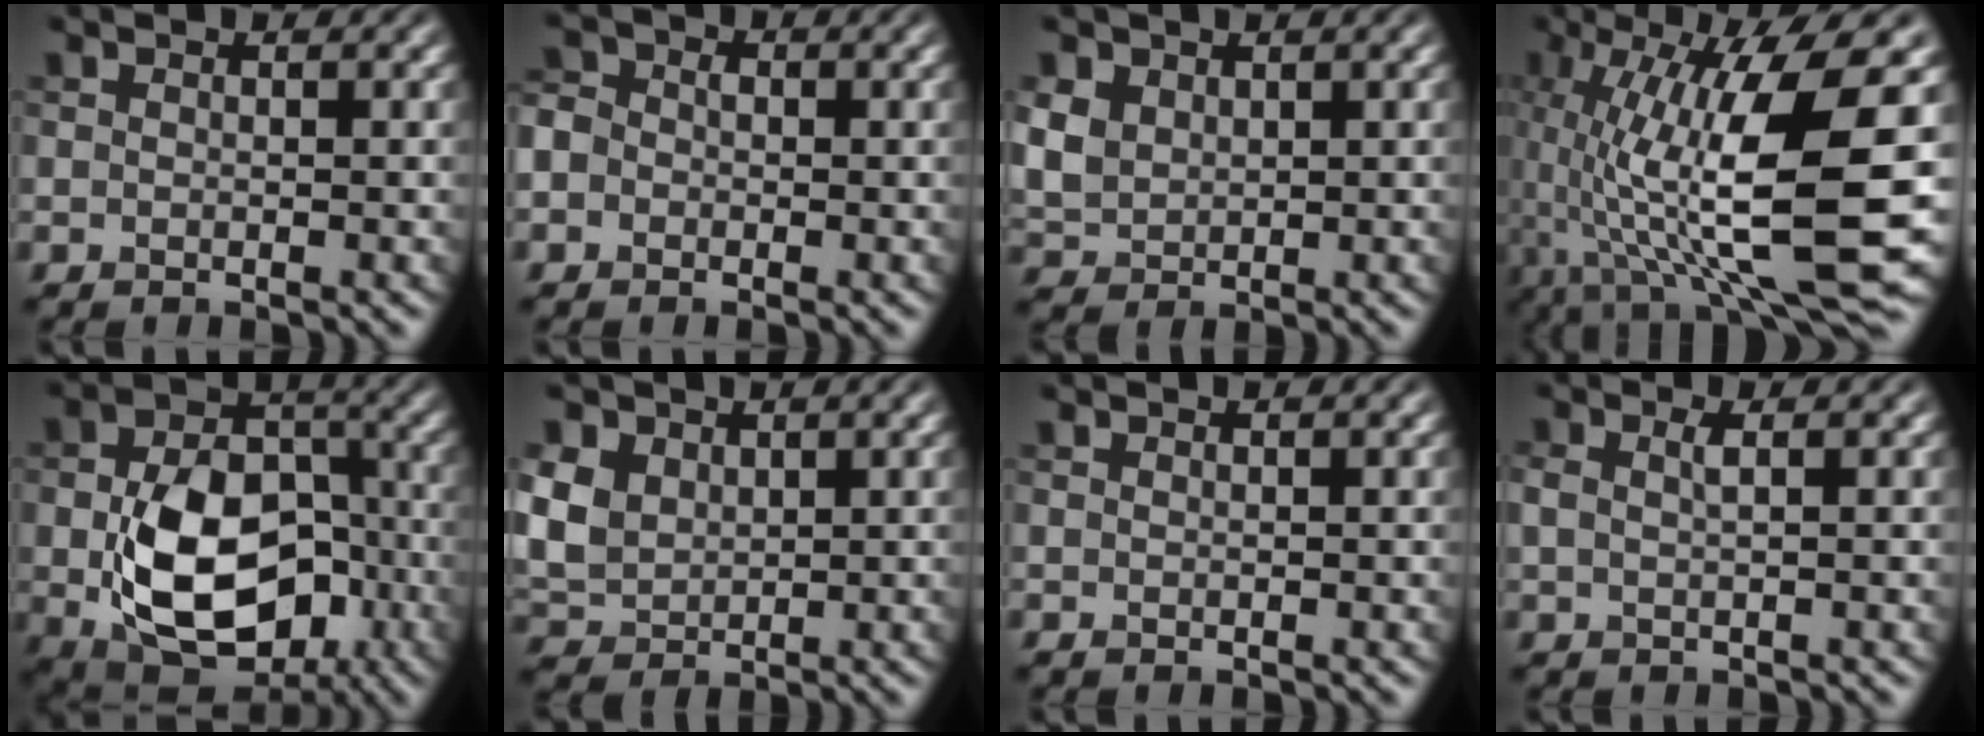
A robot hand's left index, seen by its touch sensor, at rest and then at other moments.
{"total": 2.9, "force": [-0.4, 2.6, 1.1], "torque": [-0.005, 0.015, -0.031]}
{"total": 3.1, "force": [1.3, 2.4, 1.5], "torque": [-0.045, 0.000, 0.028]}
{"total": 14.2, "force": [-1.2, 3.9, 13.6], "torque": [-0.249, -0.007, -0.011]}
{"total": 11.9, "force": [-2.4, 8.0, 8.4], "torque": [-0.156, -0.023, -0.033]}
{"total": 5.1, "force": [1.8, 3.9, 2.8], "torque": [-0.084, 0.010, 0.034]}
{"total": 0.0}
{"total": 1.4, "force": [0.5, 0.4, 1.2], "torque": [-0.023, 0.004, 0.007]}